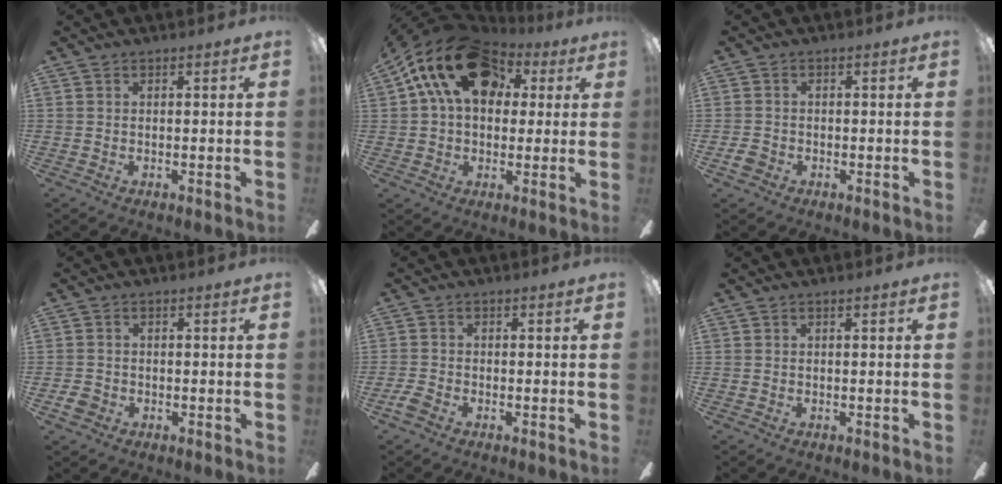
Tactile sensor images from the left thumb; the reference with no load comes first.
{"total": 18.1, "force": [7.2, 12.2, 11.3], "torque": [-0.198, -0.014, 0.129]}
{"total": 2.7, "force": [-1.2, 2.1, 1.3], "torque": [-0.026, 0.007, -0.024]}
{"total": 2.9, "force": [-1.2, 2.3, 1.2], "torque": [-0.025, 0.007, -0.024]}
{"total": 2.7, "force": [-1.6, 1.5, 1.5], "torque": [-0.034, 0.004, -0.031]}
{"total": 0.0}